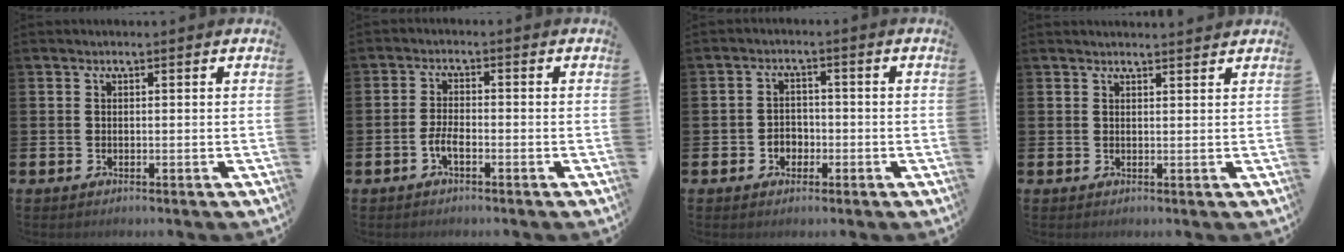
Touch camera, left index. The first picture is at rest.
{"total": 2.5, "force": [-1.1, 0.9, 2.0], "torque": [-0.037, 0.003, -0.022]}
{"total": 2.6, "force": [-1.1, 2.1, 0.9], "torque": [-0.014, 0.004, -0.028]}
{"total": 1.6, "force": [1.6, 0.1, 0.0], "torque": [0.010, -0.011, 0.026]}